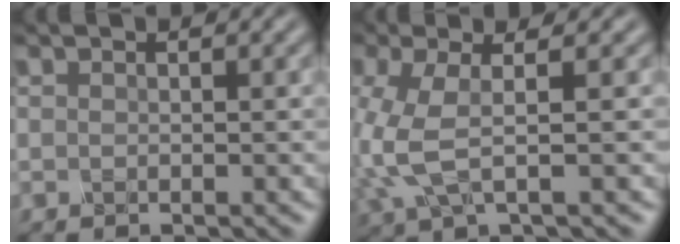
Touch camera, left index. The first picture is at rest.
{"total": 4.7, "force": [-0.6, 1.6, 4.4], "torque": [-0.128, -0.001, -0.014]}